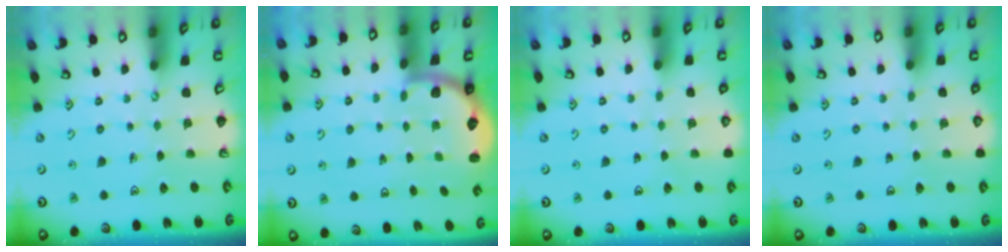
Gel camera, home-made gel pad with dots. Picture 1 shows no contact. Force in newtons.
{"total": 2.1, "press": 1.9, "slide": 0.8}
{"total": 0.0}
{"total": 0.0}